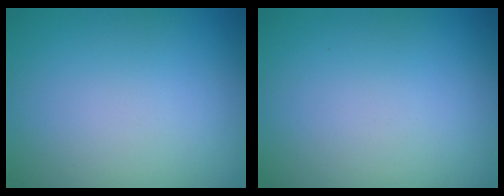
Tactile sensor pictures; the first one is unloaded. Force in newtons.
{"total": 0.0}